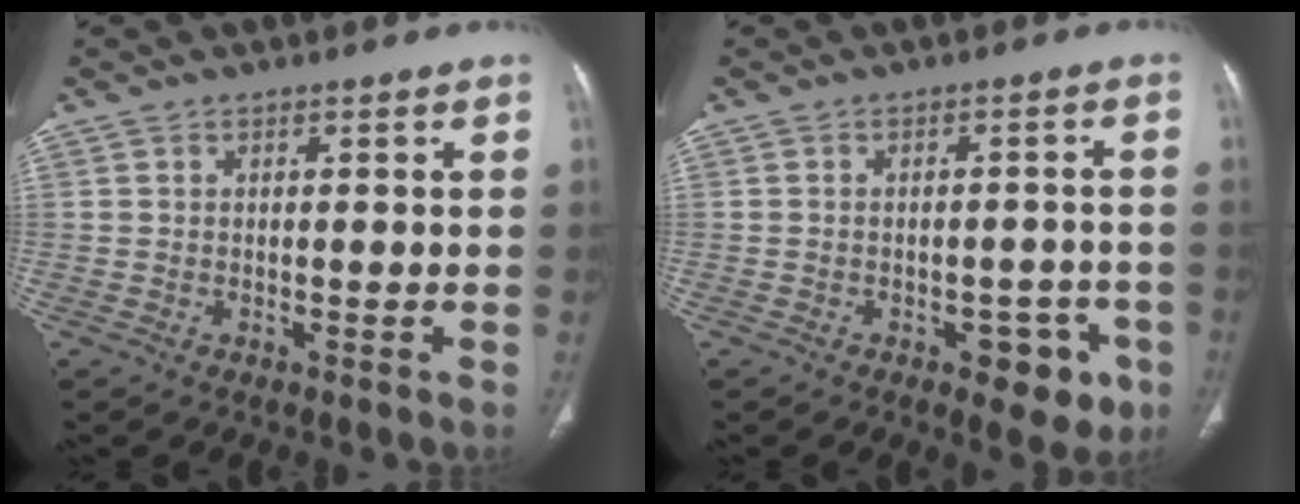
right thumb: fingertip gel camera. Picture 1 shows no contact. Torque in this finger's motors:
{"motor_torque": [0.87, 0.62, -0.26, -0.08, 0.13]}